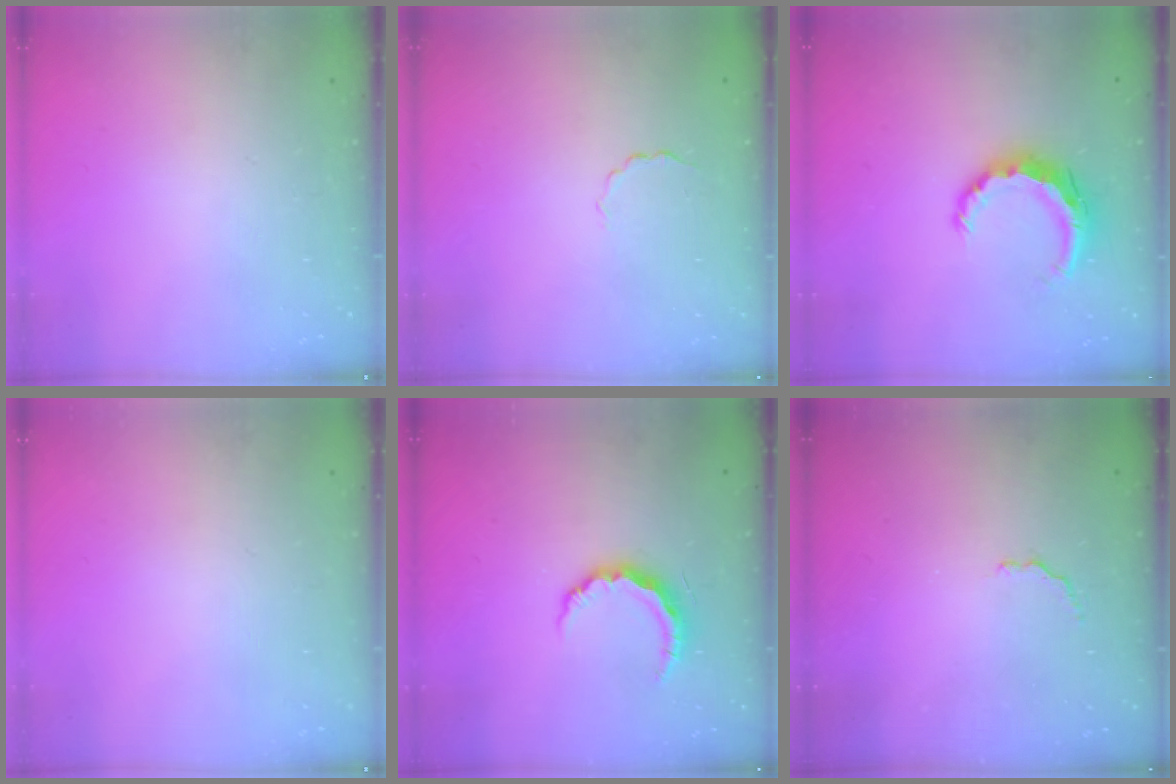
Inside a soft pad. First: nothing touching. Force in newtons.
{"total": 2.0, "press": 1.9, "slide": 0.6}
{"total": 8.6, "press": 8.5, "slide": 1.4}
{"total": 0.0}
{"total": 8.0, "press": 8.0, "slide": 0.9}
{"total": 2.6, "press": 2.5, "slide": 0.9}